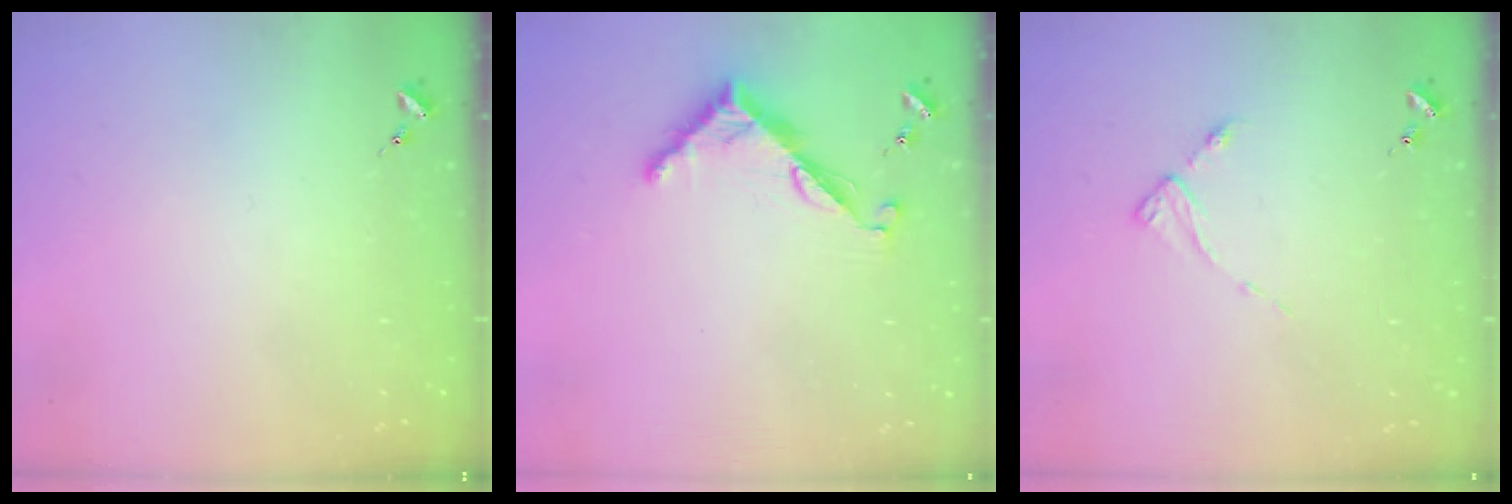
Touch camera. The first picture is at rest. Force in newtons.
{"total": 7.7, "press": 7.7, "slide": 0.3}
{"total": 2.7, "press": 2.7, "slide": 0.4}